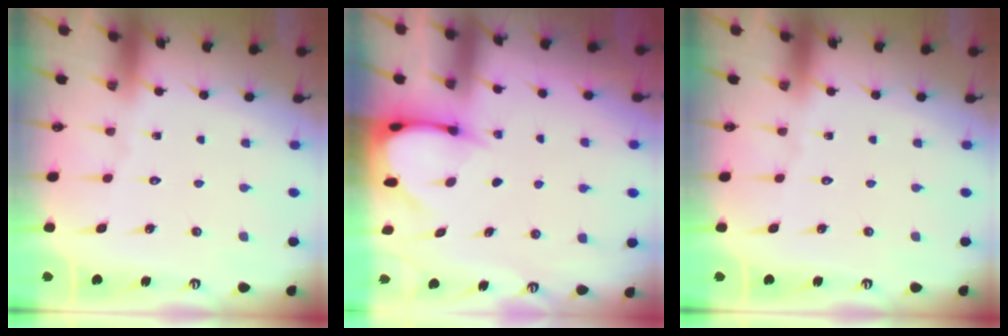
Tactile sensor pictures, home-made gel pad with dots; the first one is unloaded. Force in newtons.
{"total": 3.7, "press": 3.7, "slide": 0.3}
{"total": 0.0}